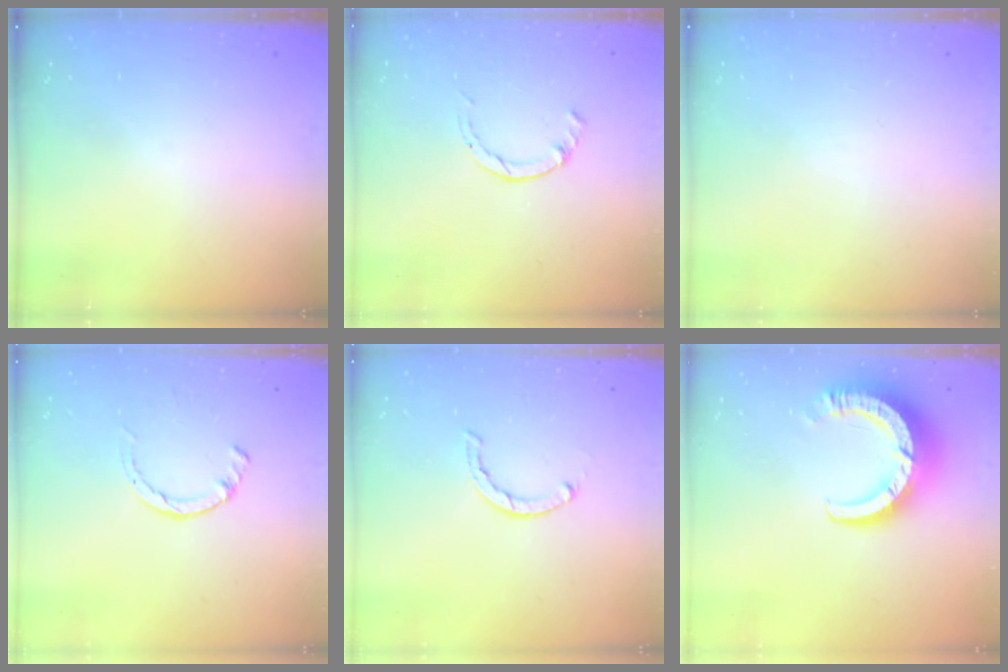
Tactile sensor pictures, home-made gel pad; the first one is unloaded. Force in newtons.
{"total": 1.4, "press": 1.4, "slide": 0.2}
{"total": 0.0}
{"total": 1.4, "press": 1.3, "slide": 0.3}
{"total": 1.6, "press": 1.5, "slide": 0.4}
{"total": 11.4, "press": 11.3, "slide": 1.1}